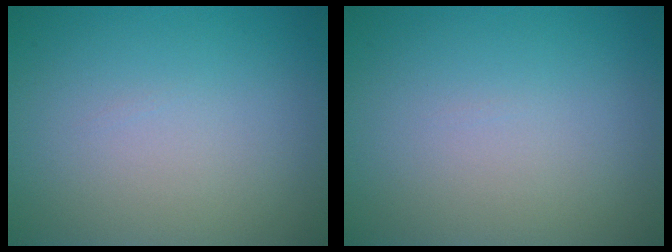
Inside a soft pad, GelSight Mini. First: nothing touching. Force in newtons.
{"total": 0.0}